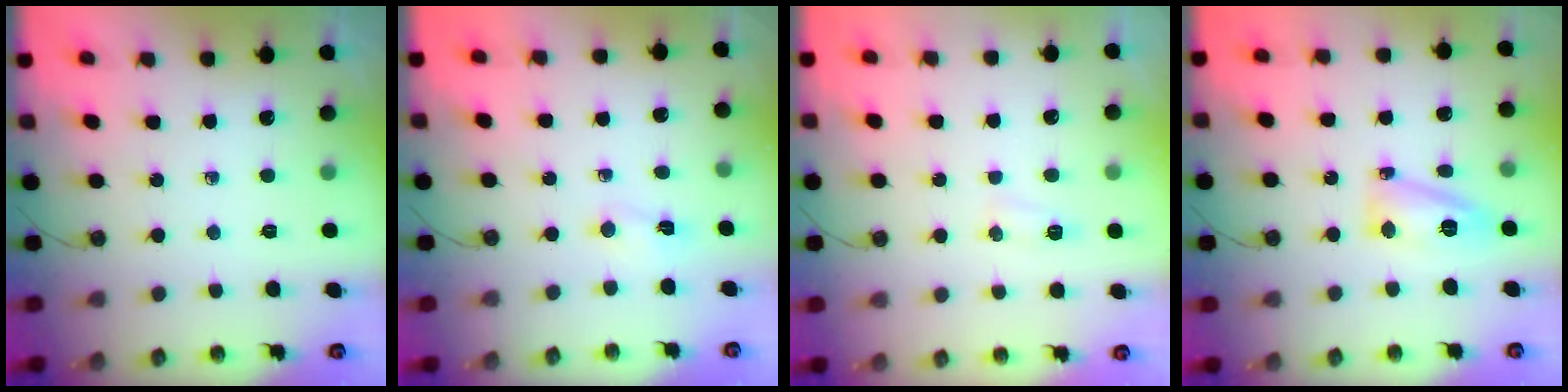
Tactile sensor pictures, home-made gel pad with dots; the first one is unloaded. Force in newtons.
{"total": 2.3, "press": 2.2, "slide": 0.7}
{"total": 16.9, "press": 5.4, "slide": 16.0}
{"total": 12.1, "press": 12.1, "slide": 0.8}